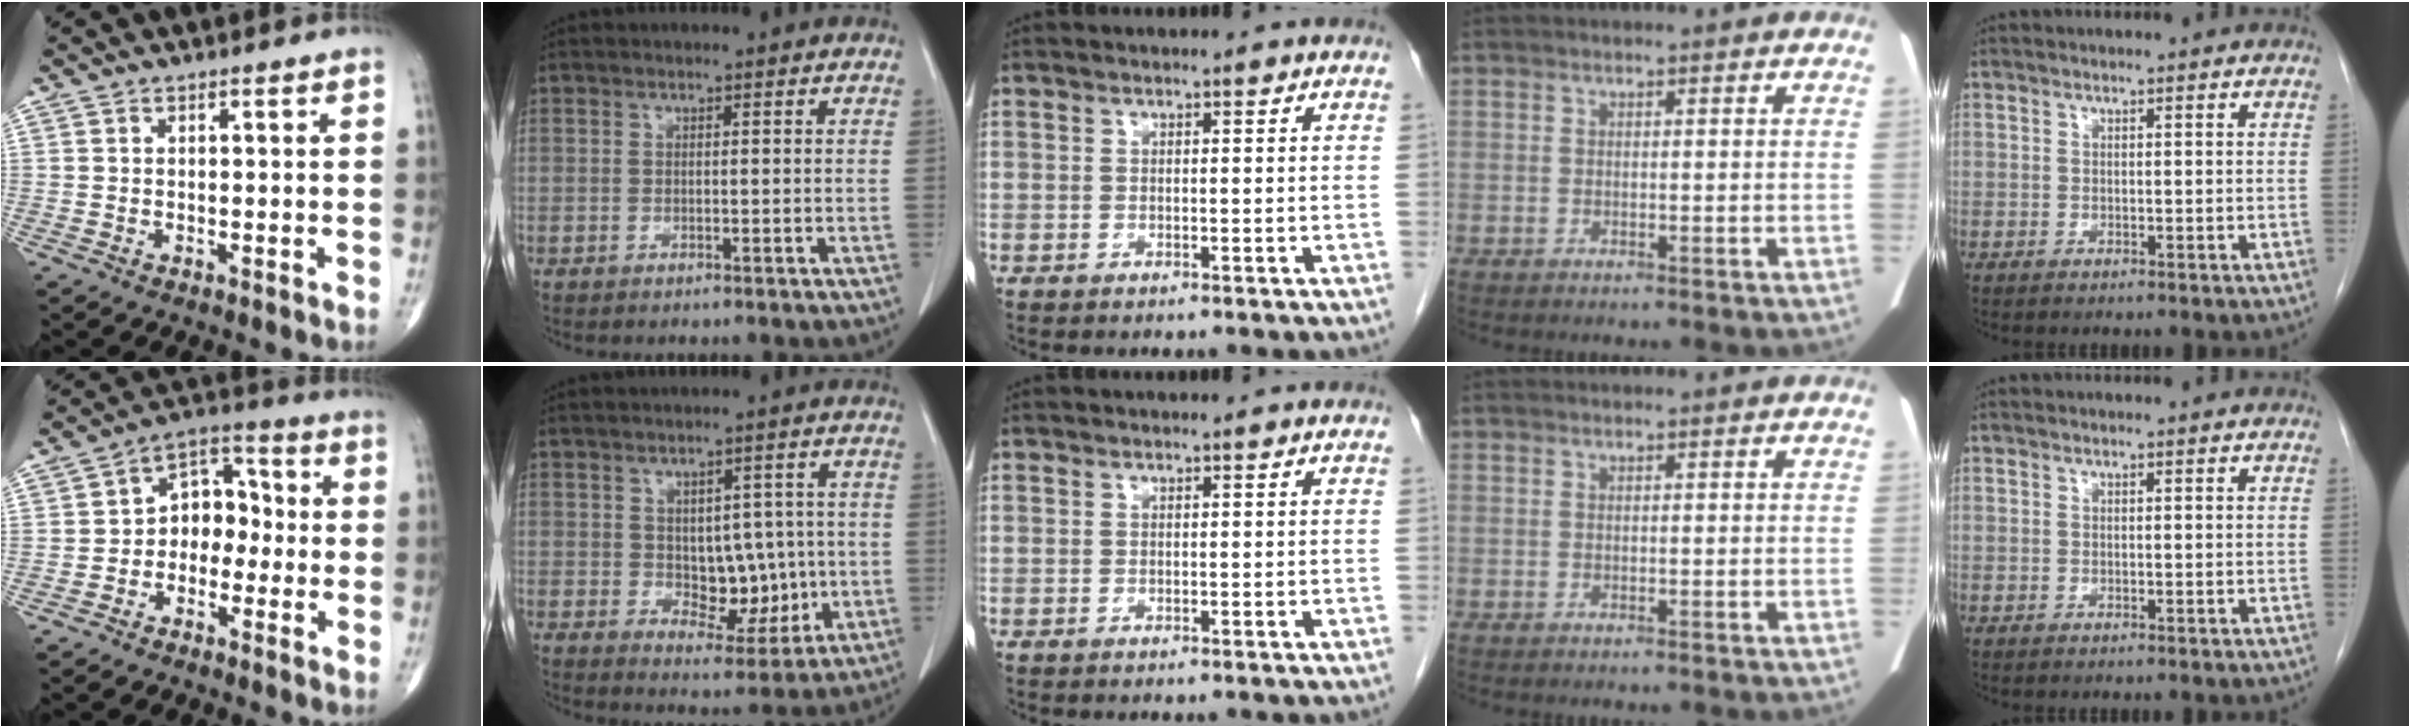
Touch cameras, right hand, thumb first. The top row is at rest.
{"thumb": {"total": 8.7, "force": [-1.4, 6.5, 5.6], "torque": [-0.051, 0.043, -0.042]}, "index": {"total": 8.2, "force": [-0.1, 5.1, 6.4], "torque": [-0.073, 0.007, 0.017]}}